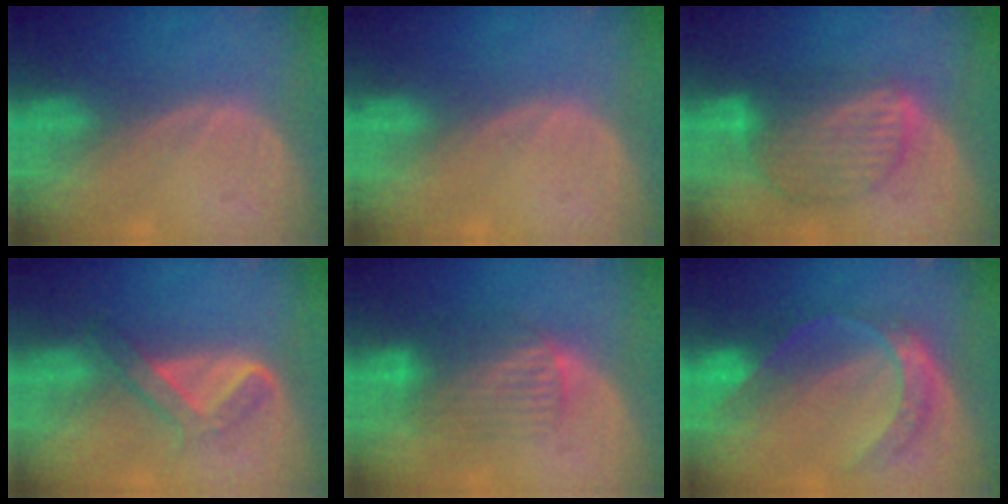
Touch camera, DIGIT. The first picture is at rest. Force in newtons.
{"total": 0.0}
{"total": 8.7, "press": 7.6, "slide": 4.1}
{"total": 4.9, "press": 4.8, "slide": 1.0}
{"total": 6.5, "press": 6.4, "slide": 1.0}
{"total": 7.7, "press": 6.4, "slide": 4.4}